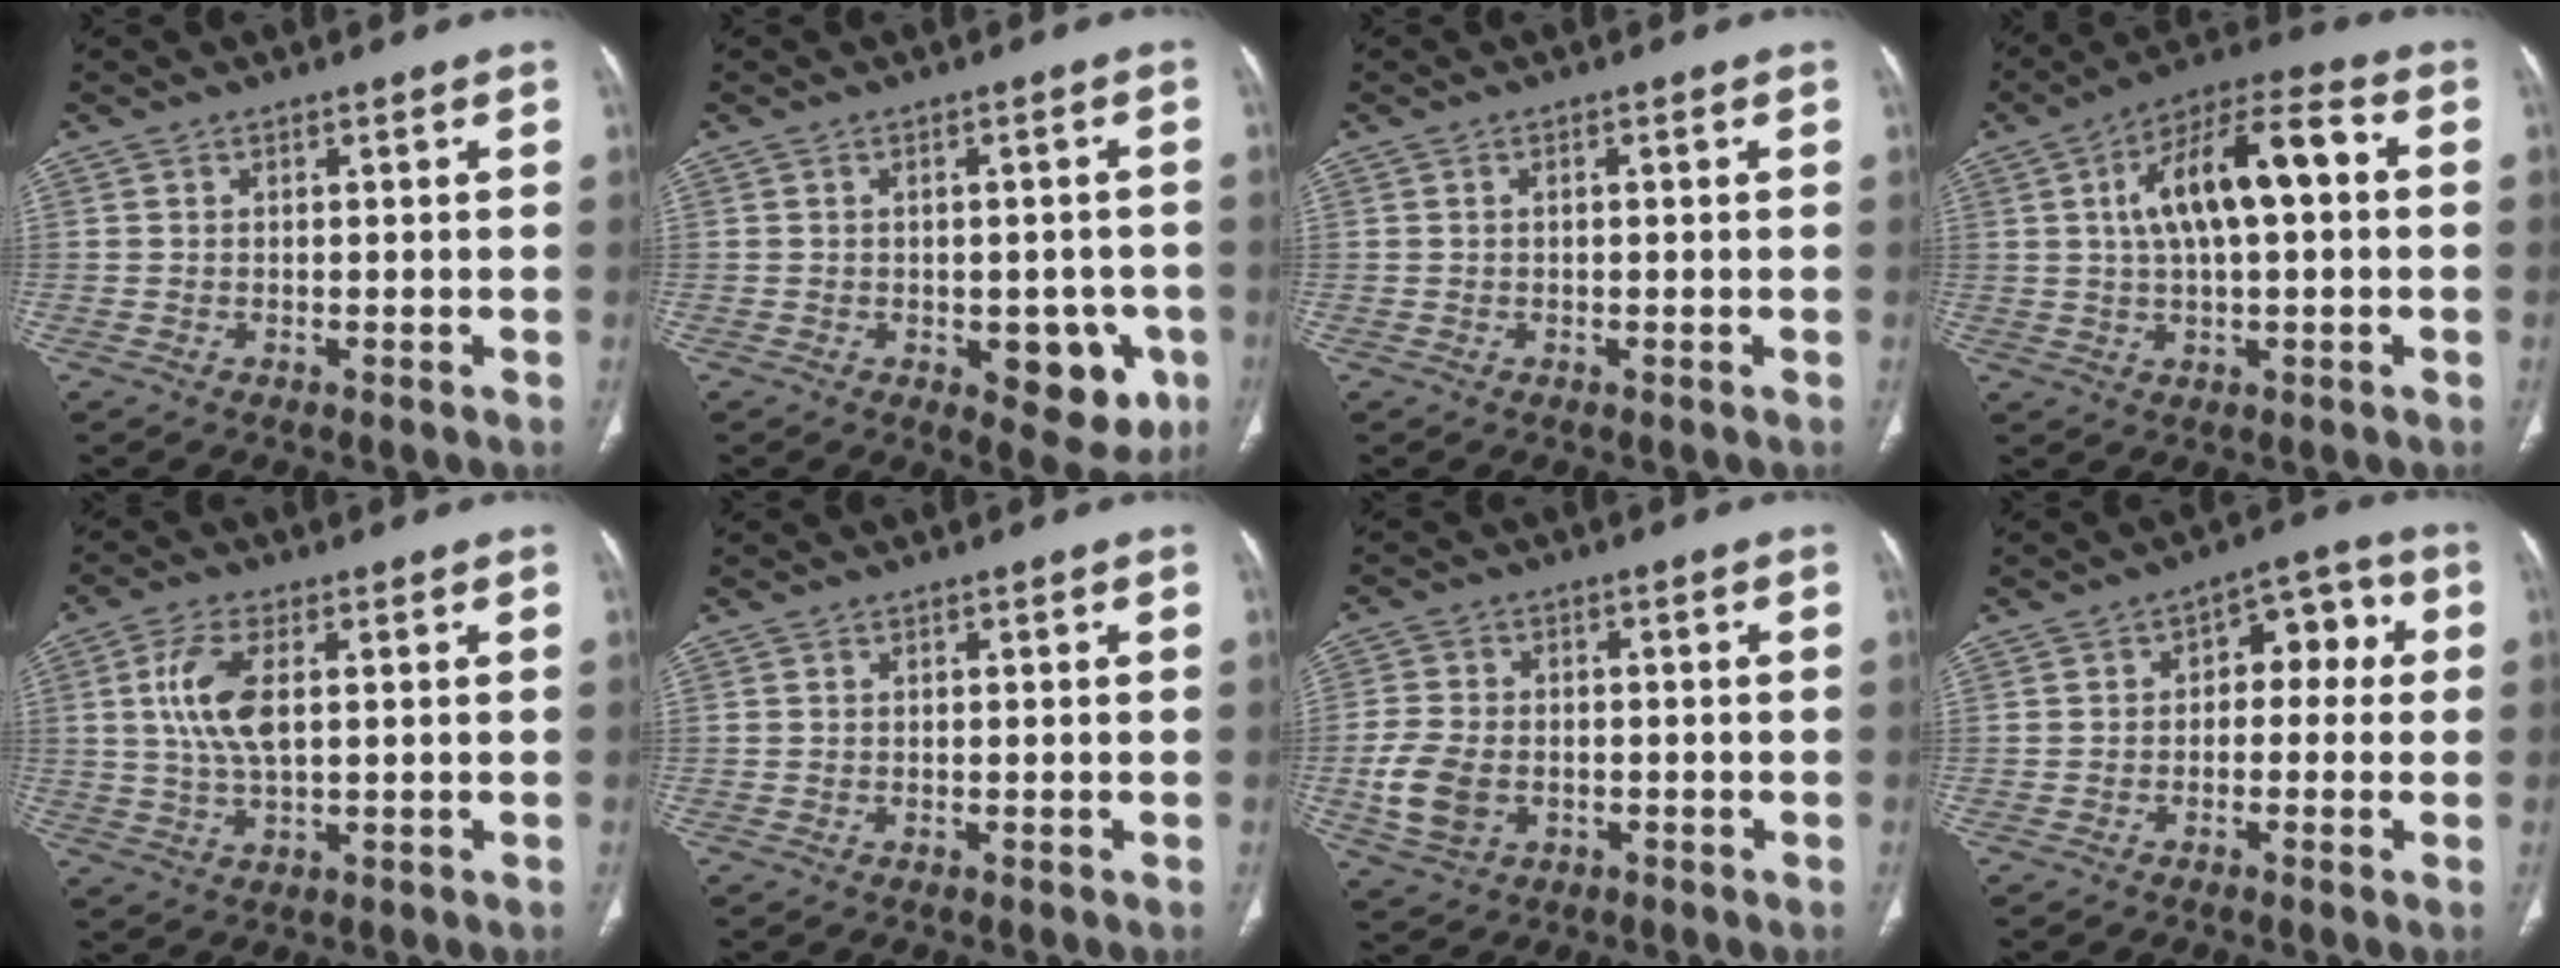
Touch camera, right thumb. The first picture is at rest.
{"total": 9.8, "force": [-3.2, 5.2, 7.7], "torque": [-0.055, 0.003, -0.029]}
{"total": 0.6, "force": [0.1, 0.2, 0.5], "torque": [-0.014, 0.001, 0.001]}
{"total": 14.9, "force": [2.3, 5.9, 13.5], "torque": [-0.230, 0.032, 0.032]}
{"total": 8.9, "force": [1.7, 3.9, 7.8], "torque": [-0.172, -0.001, 0.036]}
{"total": 0.0}
{"total": 8.7, "force": [-2.1, 6.2, 5.7], "torque": [-0.117, 0.004, -0.035]}
{"total": 7.7, "force": [0.5, 4.9, 5.9], "torque": [-0.038, 0.036, -0.003]}